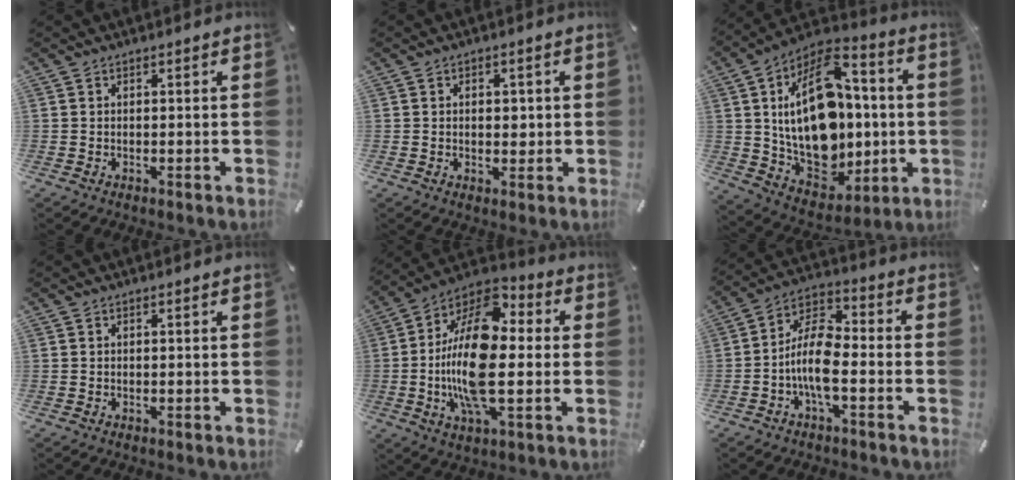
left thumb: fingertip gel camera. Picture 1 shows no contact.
{"total": 3.5, "force": [0.1, 2.4, 2.5], "torque": [-0.026, -0.004, -0.005]}
{"total": 26.4, "force": [1.3, 17.5, 19.7], "torque": [-0.373, -0.011, 0.036]}
{"total": 0.0}
{"total": 21.3, "force": [-1.4, 10.2, 18.6], "torque": [-0.381, -0.001, -0.022]}
{"total": 11.5, "force": [-3.7, 5.3, 9.6], "torque": [-0.200, 0.004, -0.069]}